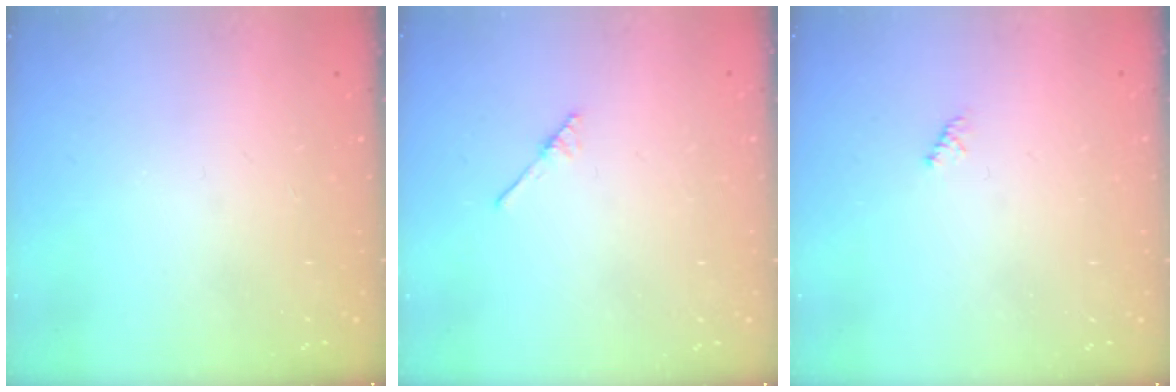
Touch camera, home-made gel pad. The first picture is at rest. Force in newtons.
{"total": 1.9, "press": 1.8, "slide": 0.3}
{"total": 1.5, "press": 1.4, "slide": 0.4}